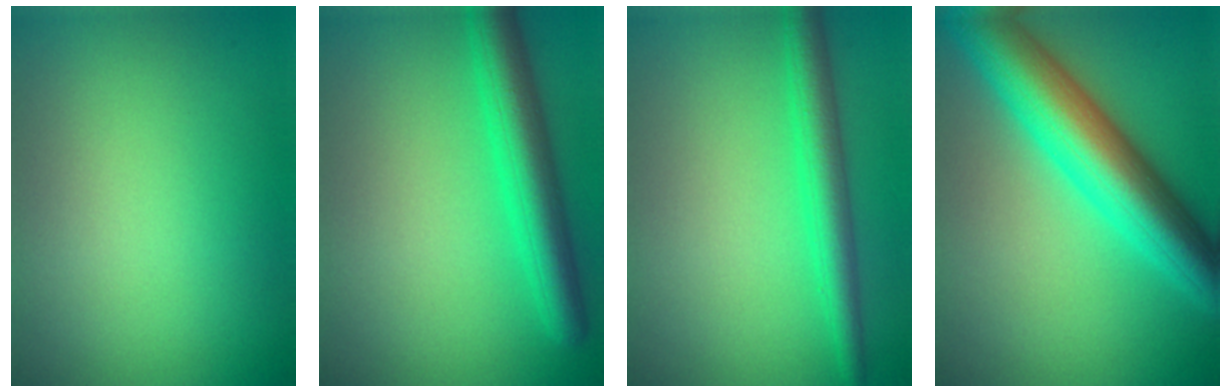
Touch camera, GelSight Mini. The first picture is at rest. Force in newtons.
{"total": 5.2, "press": 5.2, "slide": 0.2}
{"total": 3.7, "press": 3.7, "slide": 0.1}
{"total": 9.4, "press": 9.4, "slide": 0.2}